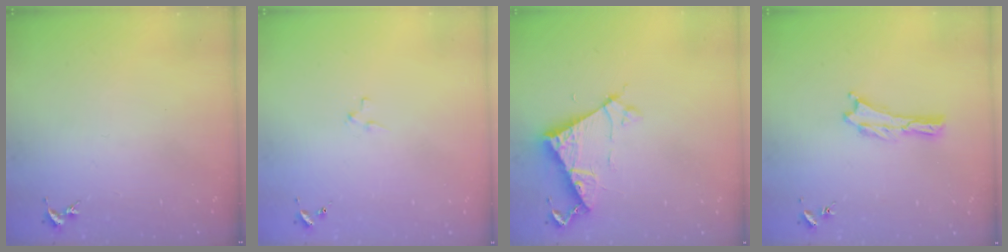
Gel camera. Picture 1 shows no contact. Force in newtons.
{"total": 2.0, "press": 2.0, "slide": 0.2}
{"total": 6.4, "press": 6.4, "slide": 0.4}
{"total": 0.0}